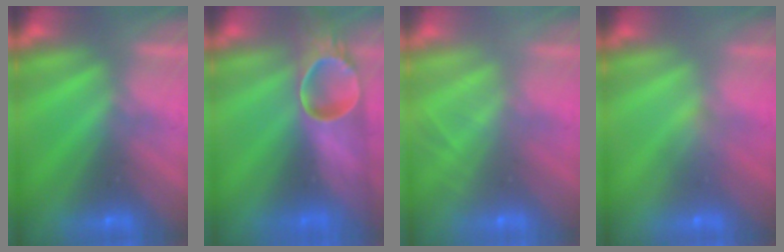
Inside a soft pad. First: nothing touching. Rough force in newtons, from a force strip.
{"total": 6.9}
{"total": 2.0}
{"total": 2.8}